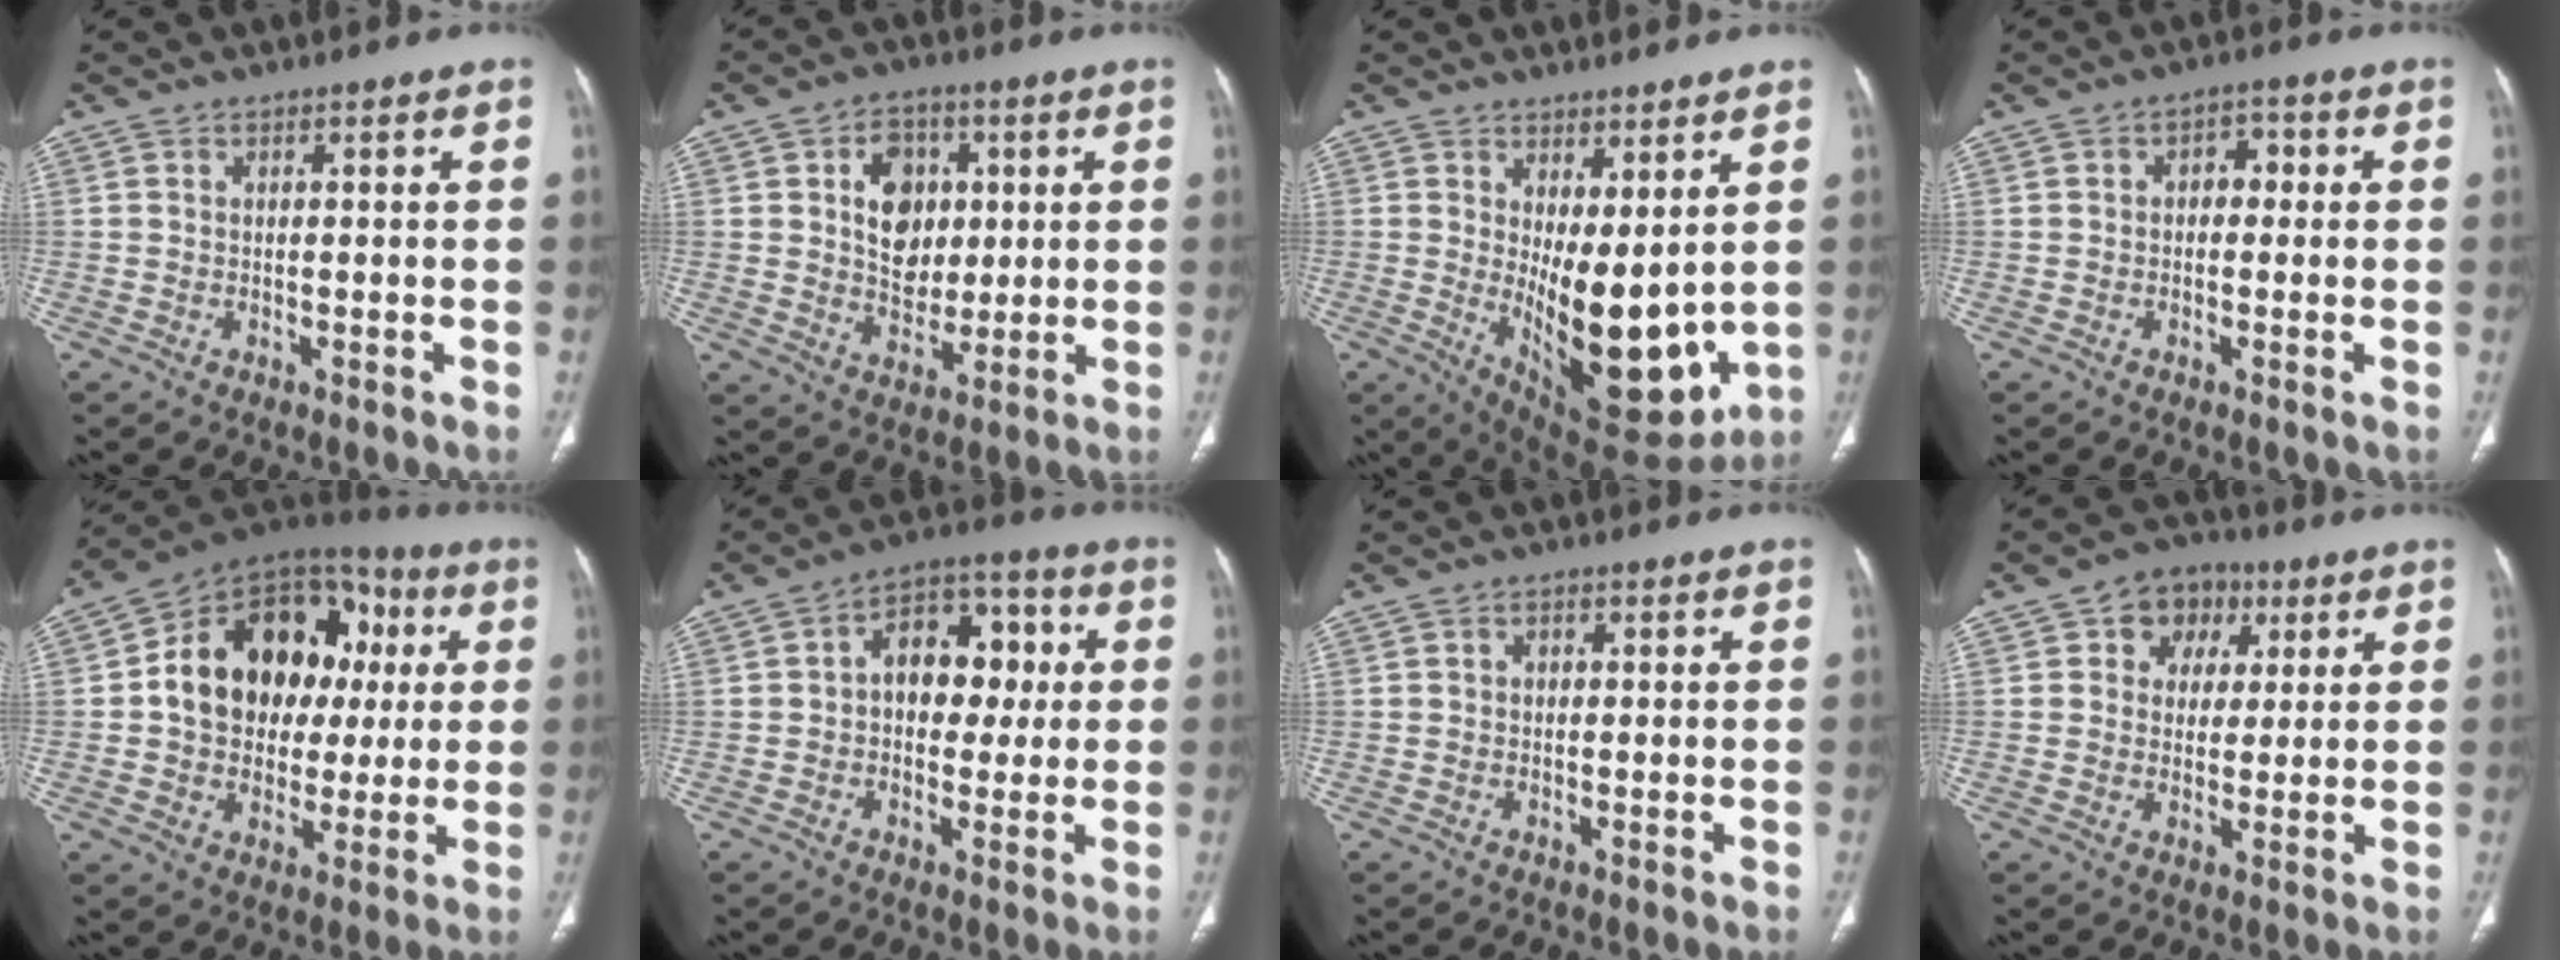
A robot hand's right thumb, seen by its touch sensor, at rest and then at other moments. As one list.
[{"total": 12.6, "force": [1.9, 8.8, 8.8], "torque": [-0.115, -0.001, 0.031]}, {"total": 15.8, "force": [0.8, 6.9, 14.2], "torque": [-0.195, -0.044, 0.039]}, {"total": 3.4, "force": [0.2, 2.3, 2.4], "torque": [-0.016, 0.013, -0.005]}, {"total": 22.1, "force": [2.8, 16.6, 14.3], "torque": [-0.181, 0.037, 0.046]}, {"total": 11.9, "force": [1.4, 8.1, 8.6], "torque": [-0.085, 0.027, 0.013]}, {"total": 1.3, "force": [0.3, 1.0, 0.8], "torque": [-0.008, 0.004, 0.002]}, {"total": 8.4, "force": [3.2, 6.8, 3.8], "torque": [-0.014, -0.002, 0.044]}]